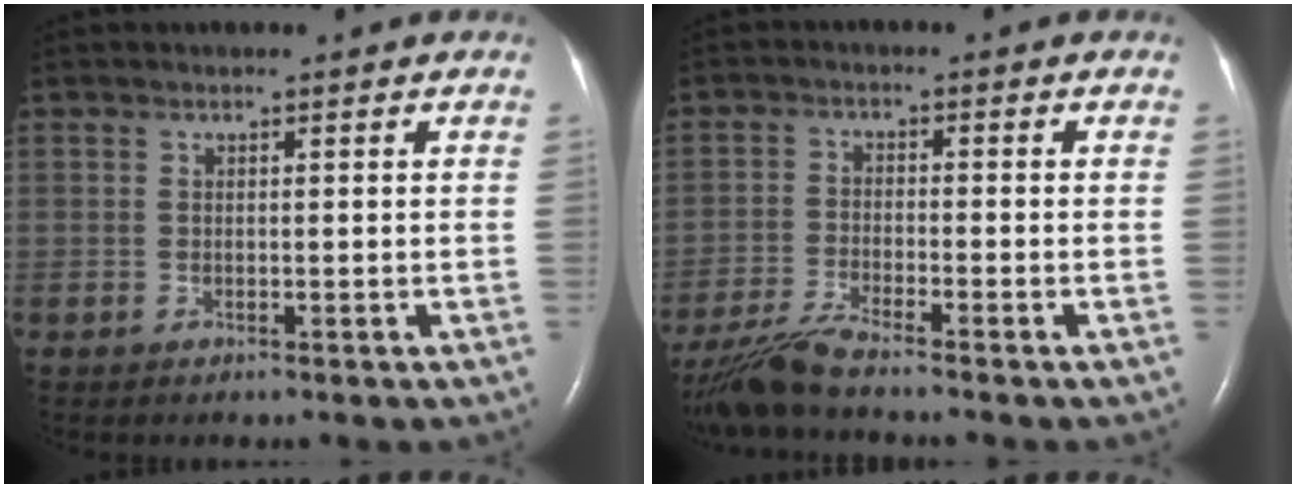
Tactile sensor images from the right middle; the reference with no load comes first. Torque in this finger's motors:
{"motor_torque": [0.37, -0.40, 0.04, 0.04]}